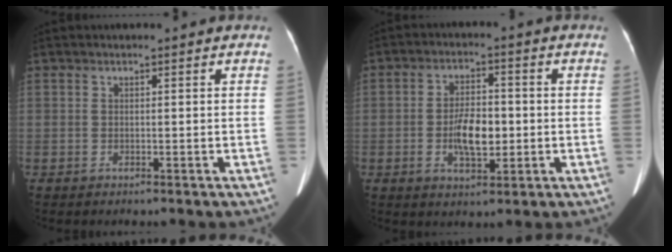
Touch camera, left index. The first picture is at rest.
{"total": 6.4, "force": [-1.1, 2.7, 5.7], "torque": [-0.111, 0.005, -0.018]}